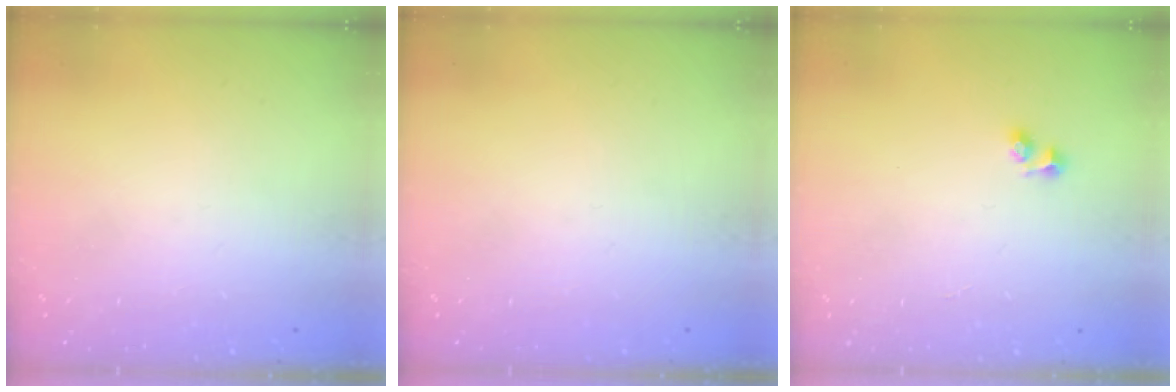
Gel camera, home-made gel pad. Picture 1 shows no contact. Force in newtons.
{"total": 0.0}
{"total": 3.2, "press": 2.9, "slide": 1.2}